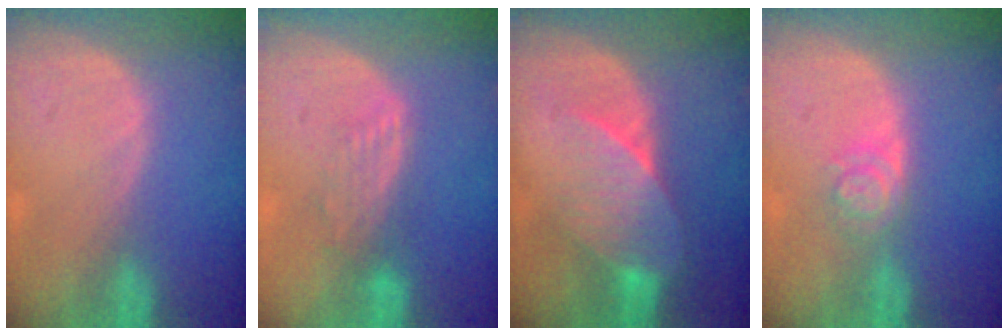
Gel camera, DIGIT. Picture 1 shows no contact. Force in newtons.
{"total": 3.9, "press": 3.3, "slide": 2.1}
{"total": 7.1, "press": 6.6, "slide": 2.7}
{"total": 4.0, "press": 3.6, "slide": 1.7}